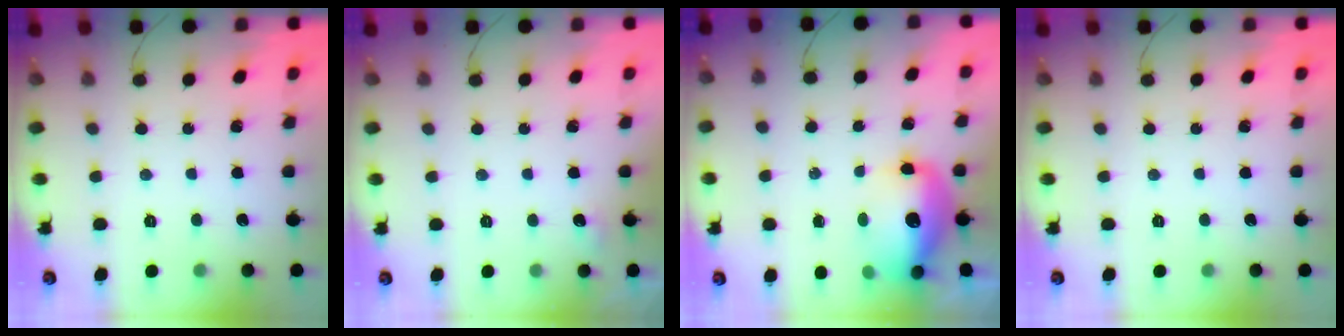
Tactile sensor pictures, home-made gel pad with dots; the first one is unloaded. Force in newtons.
{"total": 11.5, "press": 3.2, "slide": 11.1}
{"total": 12.8, "press": 12.4, "slide": 2.9}
{"total": 0.0}